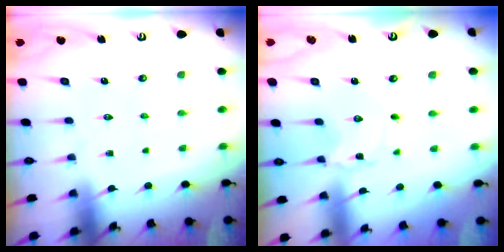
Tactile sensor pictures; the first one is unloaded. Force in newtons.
{"total": 0.6, "press": 0.6, "slide": 0.1}